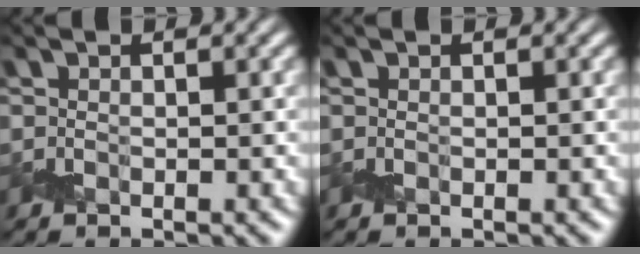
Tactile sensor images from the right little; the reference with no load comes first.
{"total": 0.0}